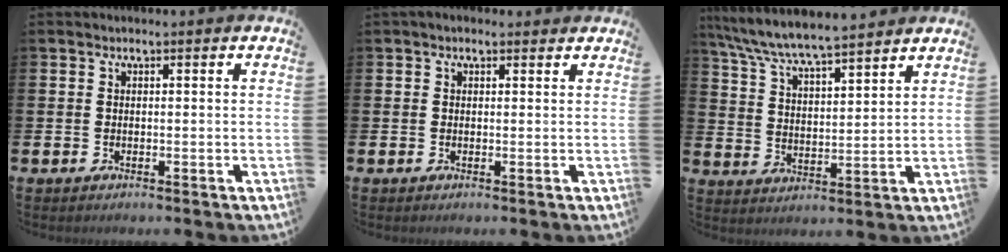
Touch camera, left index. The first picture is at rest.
{"total": 0.8, "force": [0.5, 0.4, 0.4], "torque": [0.005, 0.001, 0.005]}
{"total": 7.0, "force": [6.7, 0.1, 1.7], "torque": [-0.060, -0.047, 0.117]}